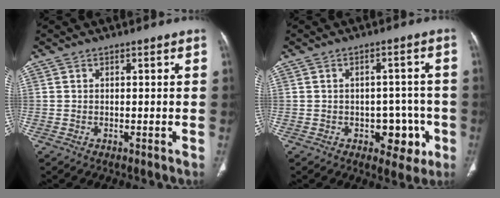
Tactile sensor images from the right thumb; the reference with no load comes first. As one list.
[{"total": 7.1, "force": [-2.4, 4.8, 4.7], "torque": [-0.023, 0.016, -0.025]}]